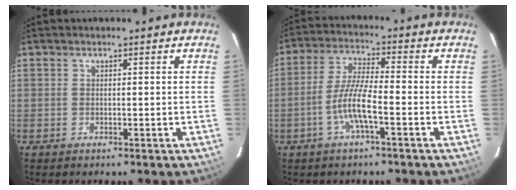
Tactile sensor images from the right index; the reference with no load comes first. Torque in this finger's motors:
{"motor_torque": [1.13, -0.67, 0.69, 0.19]}